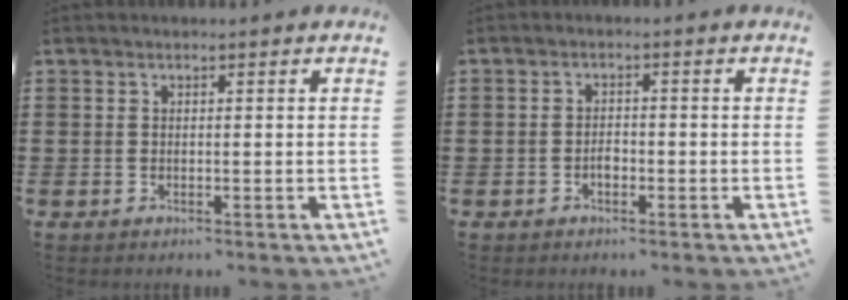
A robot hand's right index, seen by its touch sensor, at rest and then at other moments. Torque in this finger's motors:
{"motor_torque": [1.10, 1.04, 0.02, -0.02]}